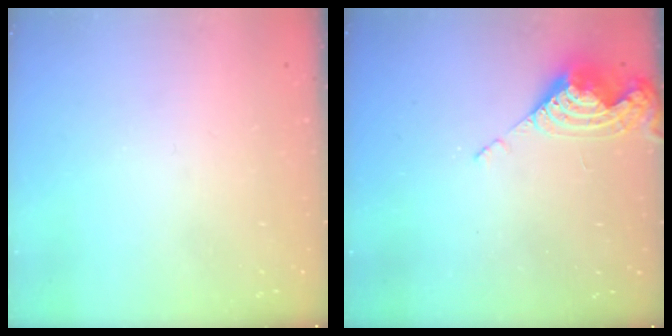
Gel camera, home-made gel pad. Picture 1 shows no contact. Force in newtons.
{"total": 8.5, "press": 8.5, "slide": 0.9}